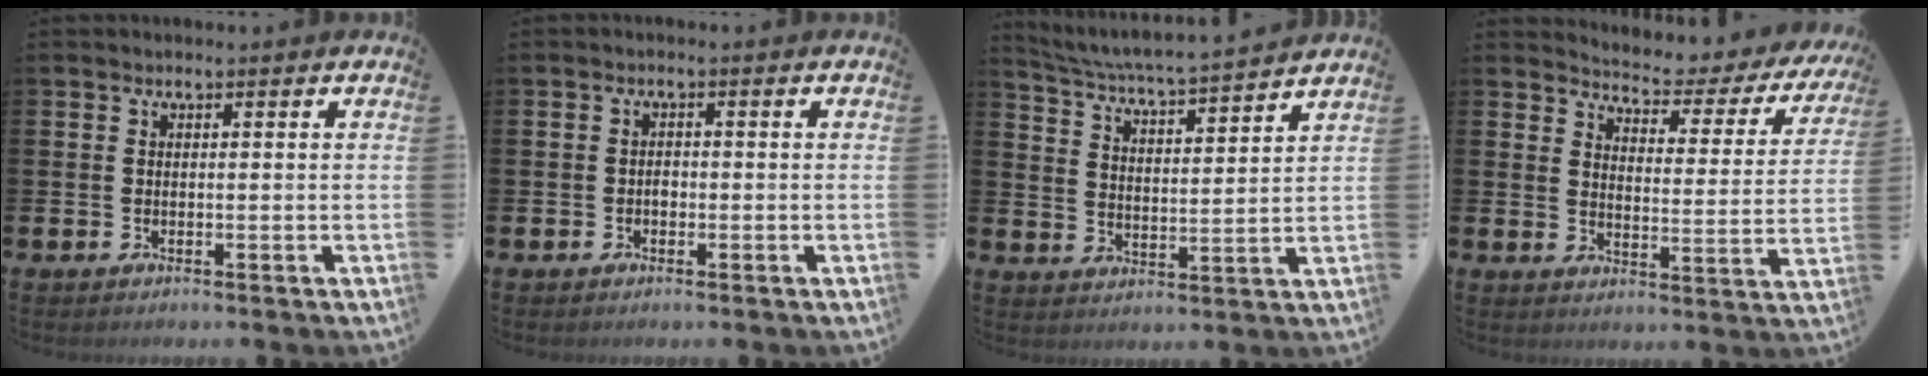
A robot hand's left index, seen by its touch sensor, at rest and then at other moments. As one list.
[{"total": 1.1, "force": [-0.4, 0.8, 0.5], "torque": [-0.009, 0.002, -0.009]}, {"total": 5.1, "force": [4.9, -0.1, 1.5], "torque": [-0.050, -0.044, 0.081]}, {"total": 3.9, "force": [3.7, 1.0, 0.9], "torque": [-0.033, -0.040, 0.052]}]